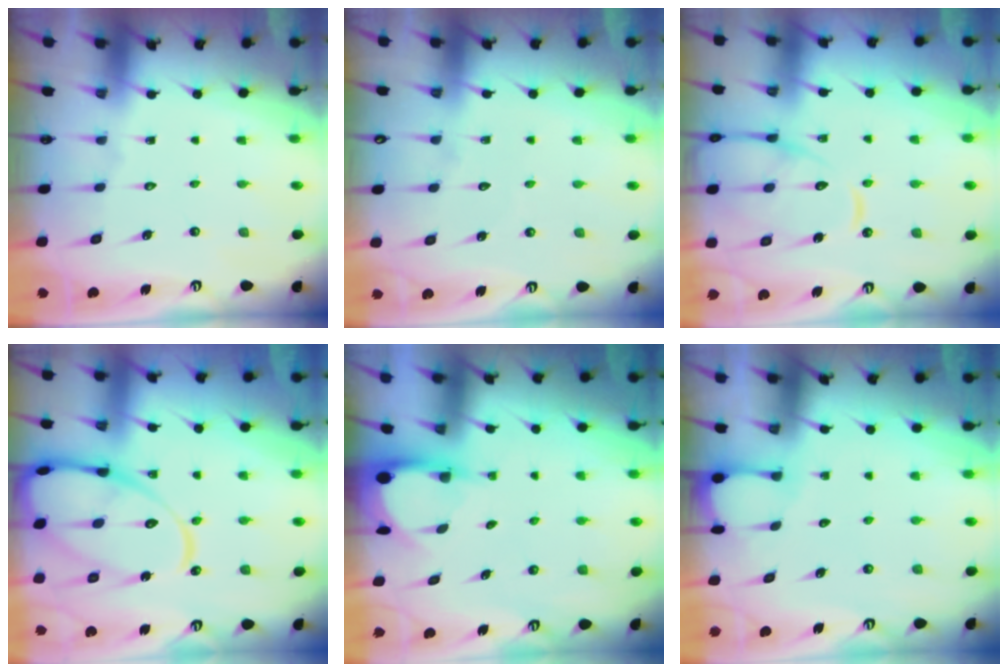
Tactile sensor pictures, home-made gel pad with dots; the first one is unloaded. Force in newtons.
{"total": 2.3, "press": 2.3, "slide": 0.2}
{"total": 16.0, "press": 15.9, "slide": 1.5}
{"total": 18.5, "press": 18.4, "slide": 1.9}
{"total": 3.4, "press": 3.4, "slide": 0.3}
{"total": 2.1, "press": 2.1, "slide": 0.2}